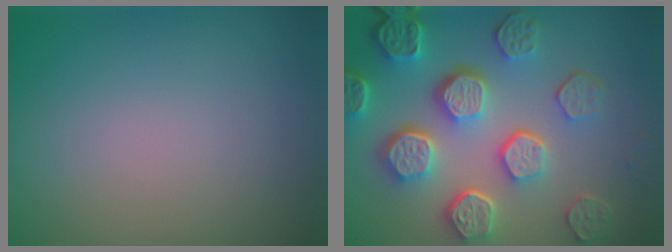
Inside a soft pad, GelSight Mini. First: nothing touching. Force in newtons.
{"total": 8.4, "press": 6.1, "slide": 5.8}